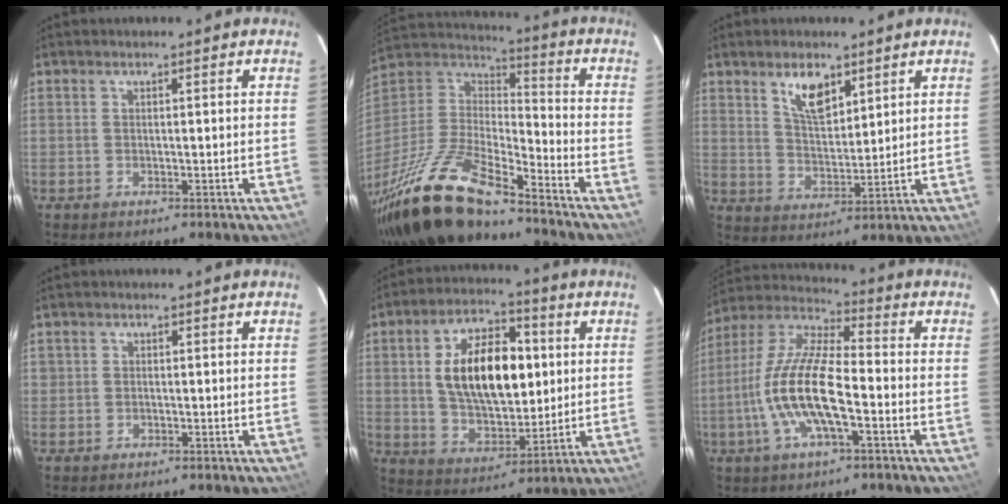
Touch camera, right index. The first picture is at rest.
{"total": 22.7, "force": [-17.4, 5.6, 13.5], "torque": [-0.281, -0.037, -0.317]}
{"total": 7.4, "force": [4.6, 3.2, 4.9], "torque": [-0.082, 0.003, 0.089]}
{"total": 1.0, "force": [-0.1, 1.0, 0.0], "torque": [0.000, 0.000, -0.002]}
{"total": 17.4, "force": [2.6, 9.4, 14.4], "torque": [-0.250, 0.020, 0.055]}
{"total": 15.3, "force": [-4.2, 4.4, 14.1], "torque": [-0.287, -0.002, -0.087]}